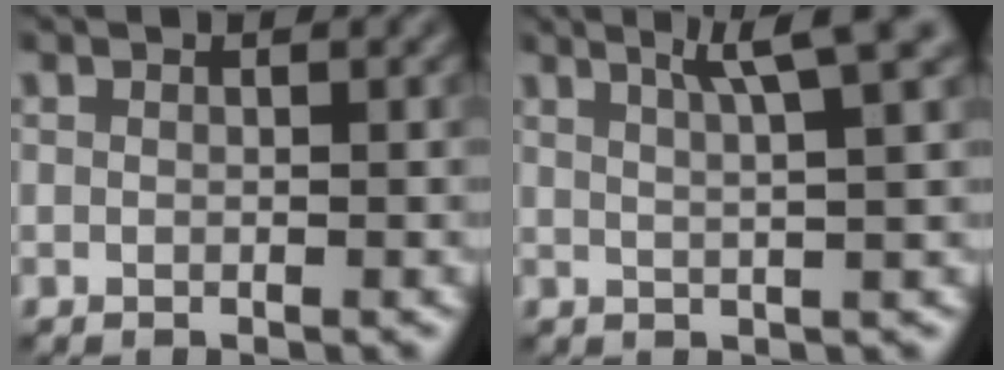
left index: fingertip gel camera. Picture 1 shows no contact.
{"total": 4.6, "force": [2.9, 0.7, 3.4], "torque": [-0.041, 0.012, 0.035]}